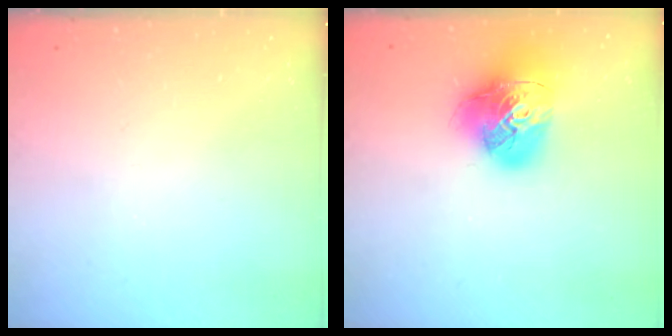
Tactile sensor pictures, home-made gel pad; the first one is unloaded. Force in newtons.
{"total": 18.2, "press": 18.0, "slide": 2.2}